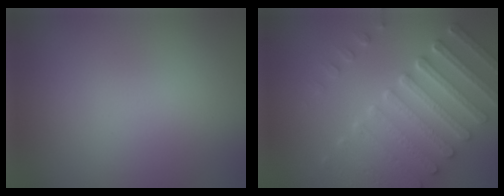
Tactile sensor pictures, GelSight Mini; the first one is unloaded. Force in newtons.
{"total": 7.0, "press": 5.2, "slide": 4.7}